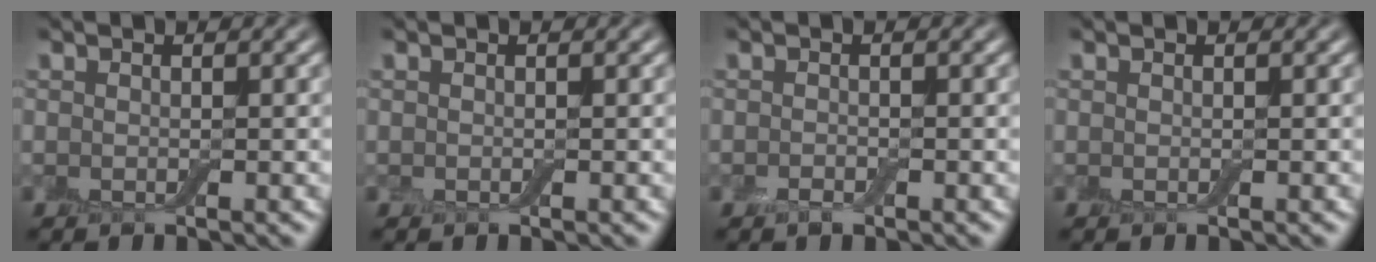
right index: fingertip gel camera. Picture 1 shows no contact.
{"total": 0.0}
{"total": 0.9, "force": [-0.5, 0.5, 0.5], "torque": [-0.009, -0.001, -0.010]}
{"total": 0.0}